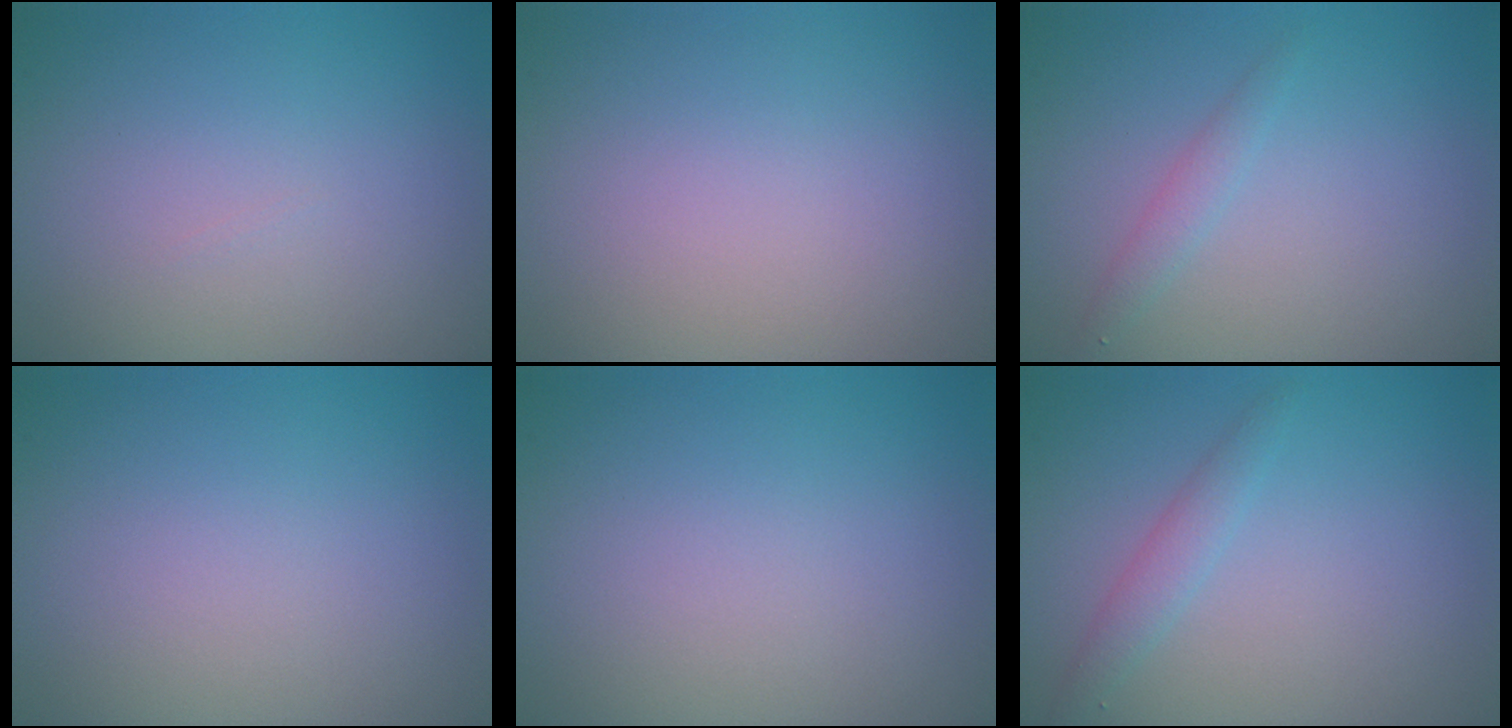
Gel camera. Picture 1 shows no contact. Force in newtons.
{"total": 0.0}
{"total": 1.3, "press": 1.3, "slide": 0.0}
{"total": 0.0}
{"total": 0.0}
{"total": 1.6, "press": 1.6, "slide": 0.1}